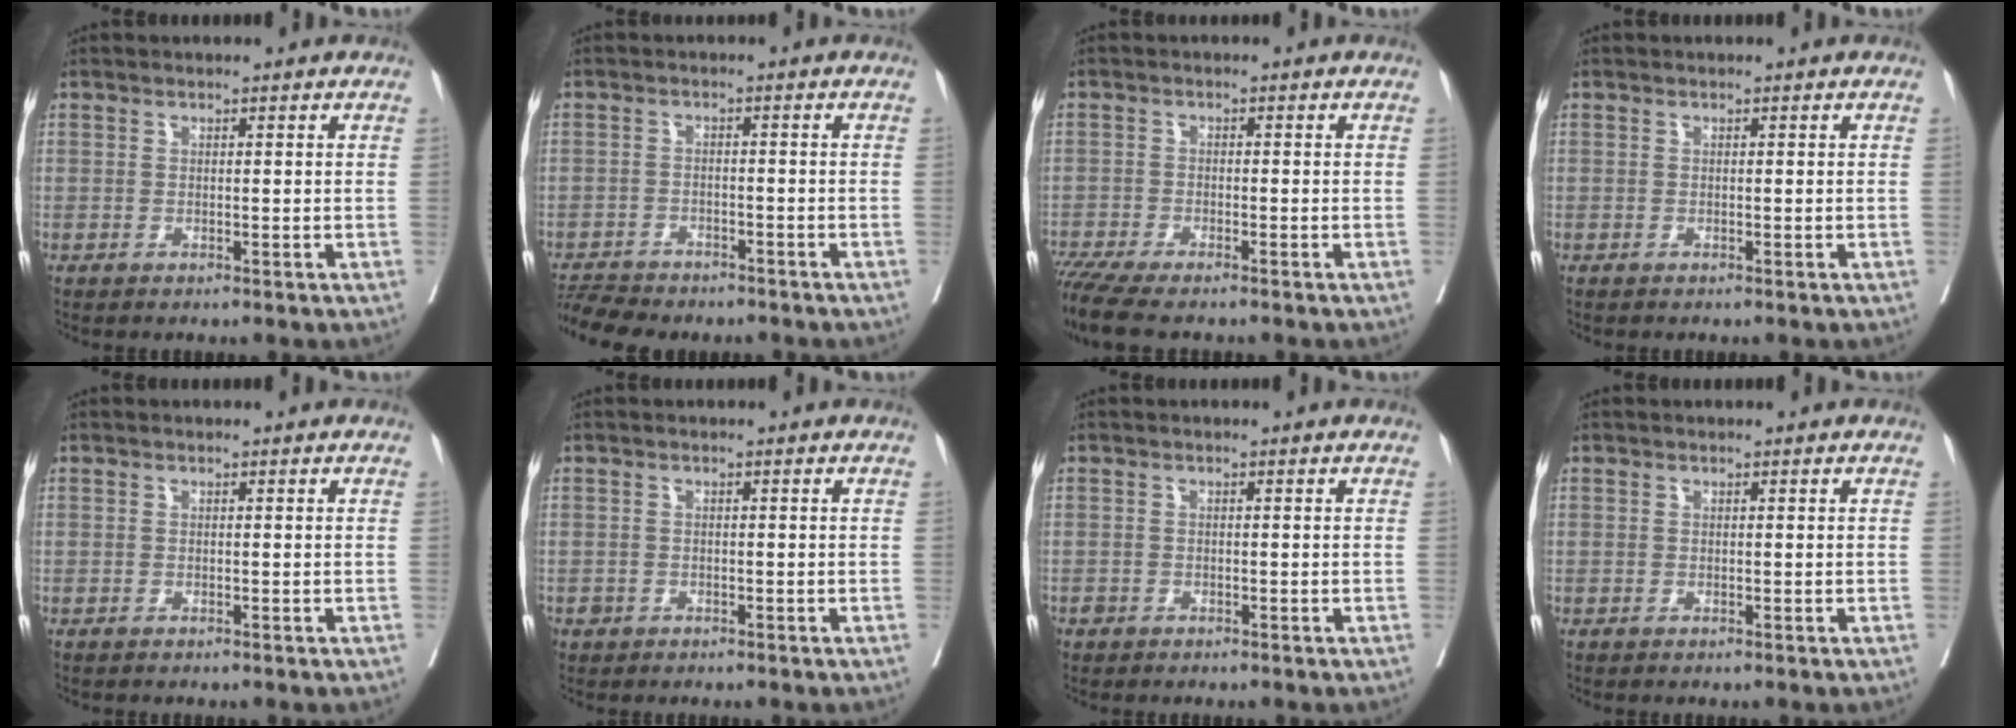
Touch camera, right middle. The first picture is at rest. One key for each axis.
{"total": 8.0, "fx": -7.5, "fy": 1.9, "fz": 2.2, "tx": -0.042, "ty": -0.007, "tz": -0.115}
{"total": 7.4, "fx": -6.3, "fy": 0.8, "fz": 3.9, "tx": -0.069, "ty": -0.015, "tz": -0.107}
{"total": 0.0}
{"total": 0.0}
{"total": 1.0, "fx": -0.6, "fy": 0.8, "fz": 0.1, "tx": -0.003, "ty": 0.003, "tz": -0.009}
{"total": 0.8, "fx": -0.5, "fy": 0.6, "fz": 0.1, "tx": -0.004, "ty": 0.002, "tz": -0.011}
{"total": 0.0}